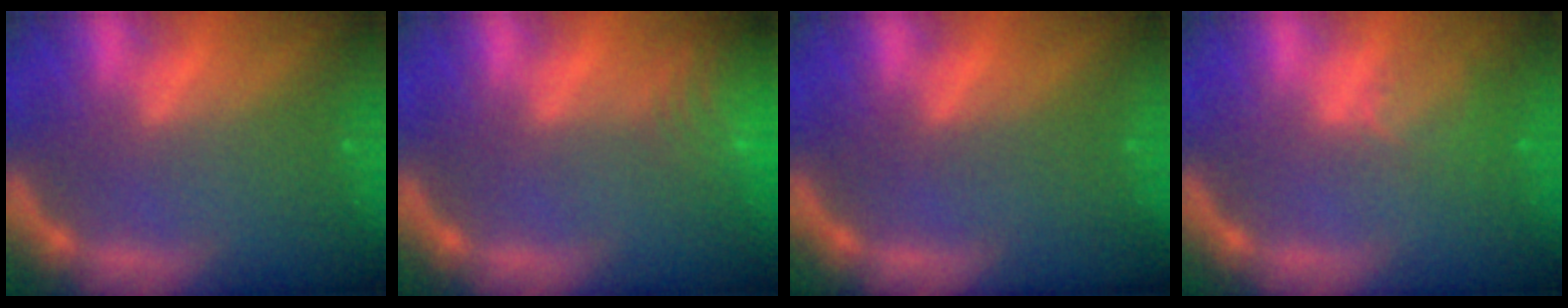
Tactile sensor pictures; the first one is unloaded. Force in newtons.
{"total": 9.0}
{"total": 0.0}
{"total": 2.5}